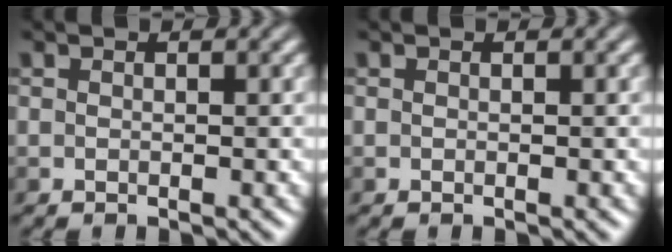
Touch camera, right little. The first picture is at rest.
{"total": 0.0}